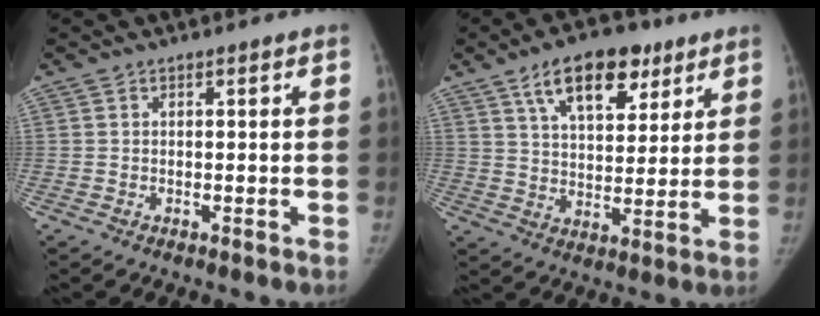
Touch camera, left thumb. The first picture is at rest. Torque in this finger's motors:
{"motor_torque": [0.07, 0.25, 0.86, -0.64, 0.14]}